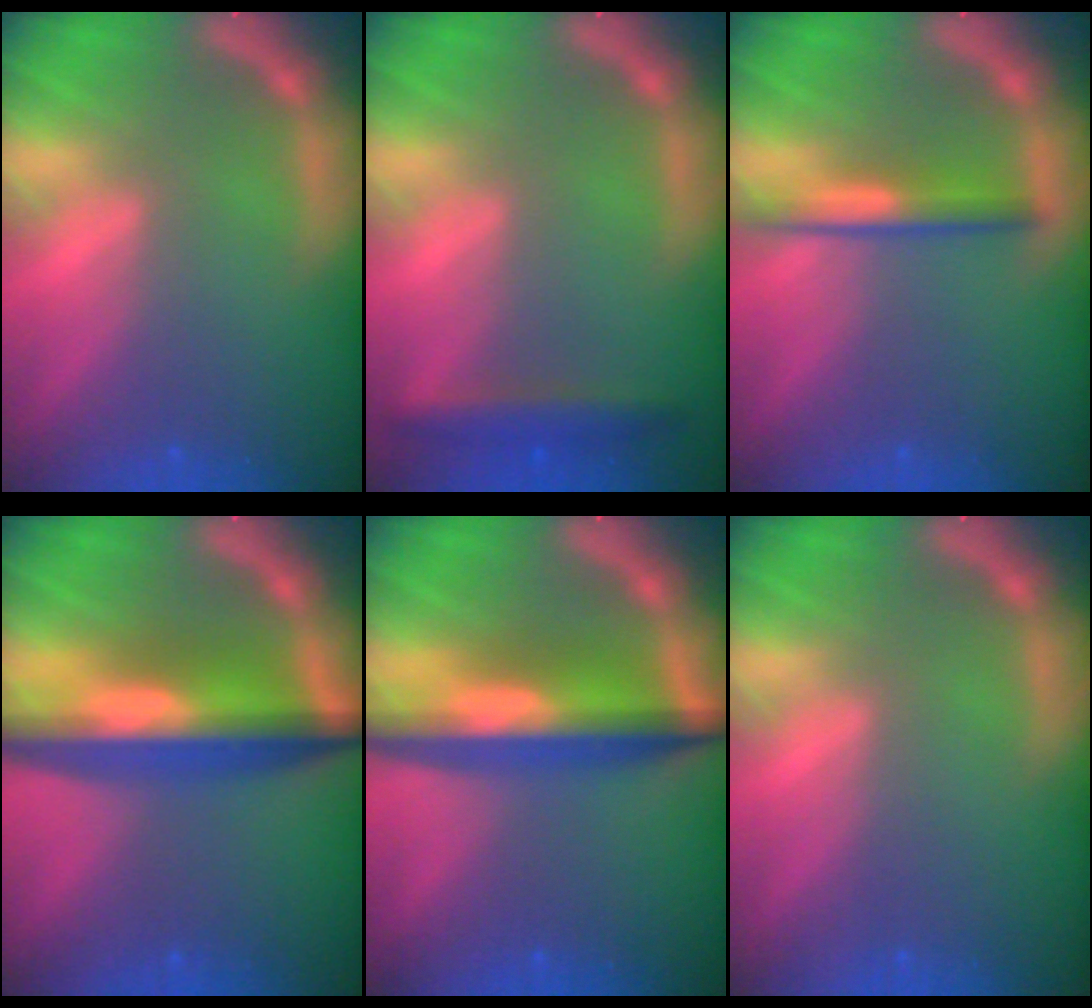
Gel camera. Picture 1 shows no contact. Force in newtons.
{"total": 2.9}
{"total": 3.0}
{"total": 9.0}
{"total": 8.0}
{"total": 0.0}